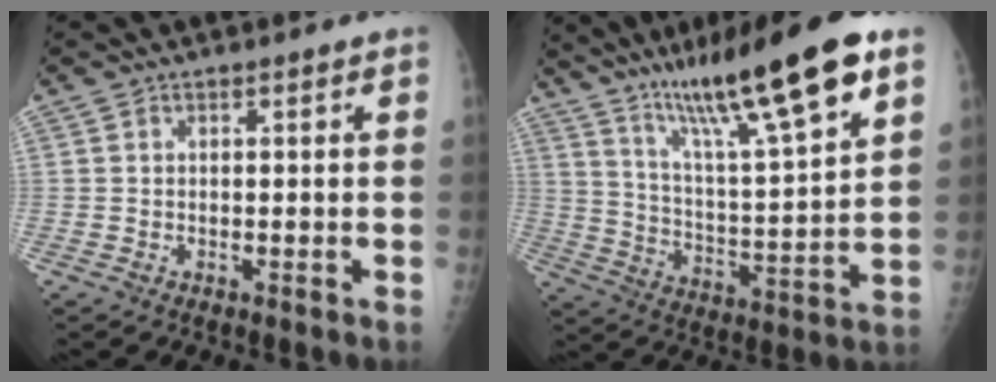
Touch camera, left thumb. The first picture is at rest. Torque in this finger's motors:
{"motor_torque": [0.50, 0.53, 1.43, -1.34, 0.33]}